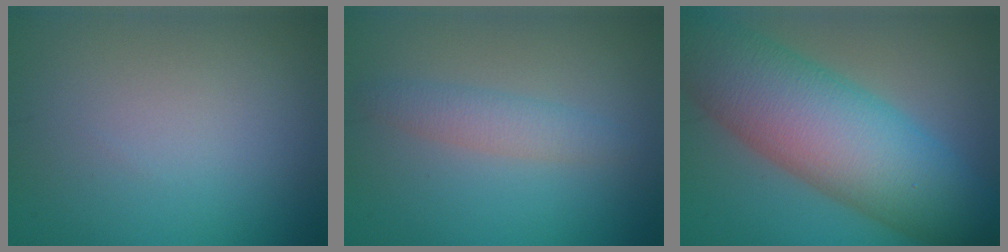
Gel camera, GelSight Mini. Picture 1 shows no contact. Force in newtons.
{"total": 2.1, "press": 2.1, "slide": 0.1}
{"total": 12.4, "press": 12.4, "slide": 0.4}